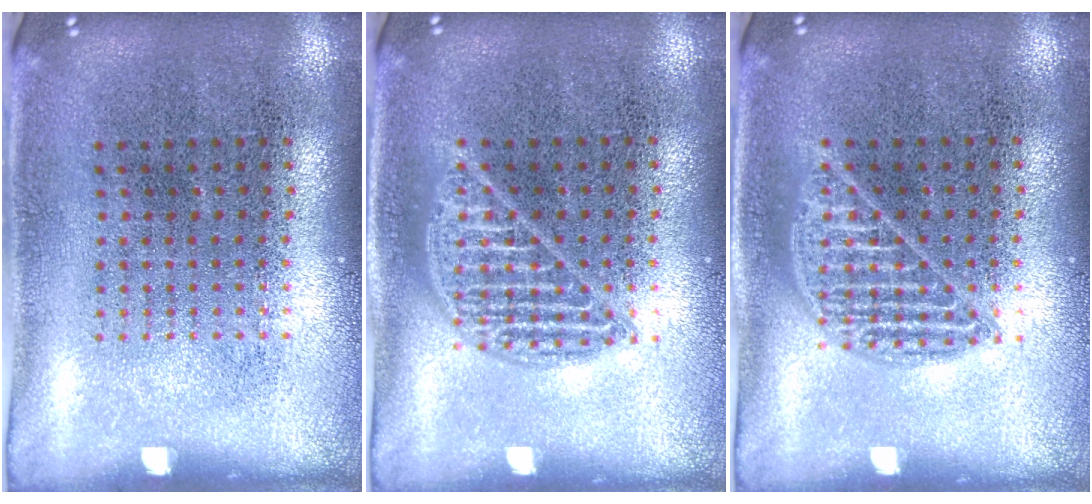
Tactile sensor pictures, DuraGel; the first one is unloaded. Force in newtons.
{"total": 1.0, "press": 1.0, "slide": 0.1}
{"total": 0.9, "press": 0.9, "slide": 0.0}